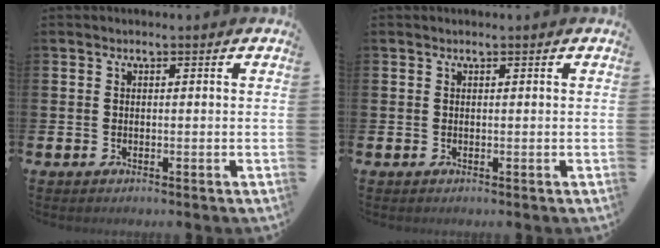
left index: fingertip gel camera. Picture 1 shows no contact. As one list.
[{"total": 0.0}]